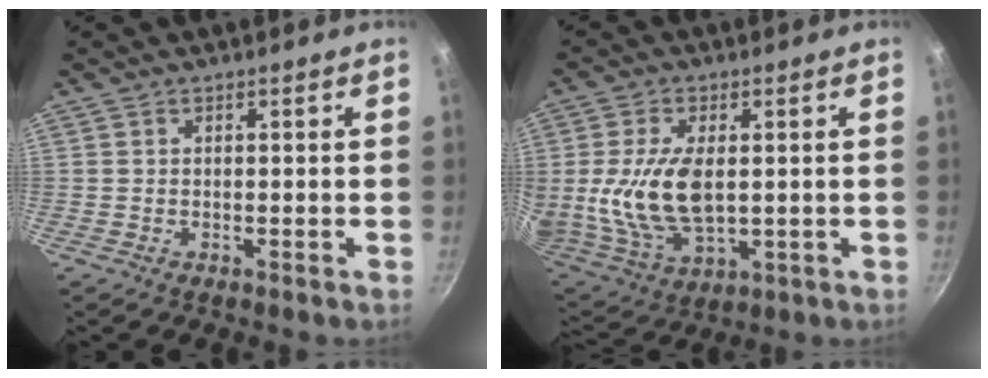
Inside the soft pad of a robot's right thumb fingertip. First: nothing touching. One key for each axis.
{"total": 15.3, "fx": 1.0, "fy": 8.6, "fz": 12.7, "tx": -0.243, "ty": -0.020, "tz": 0.030}